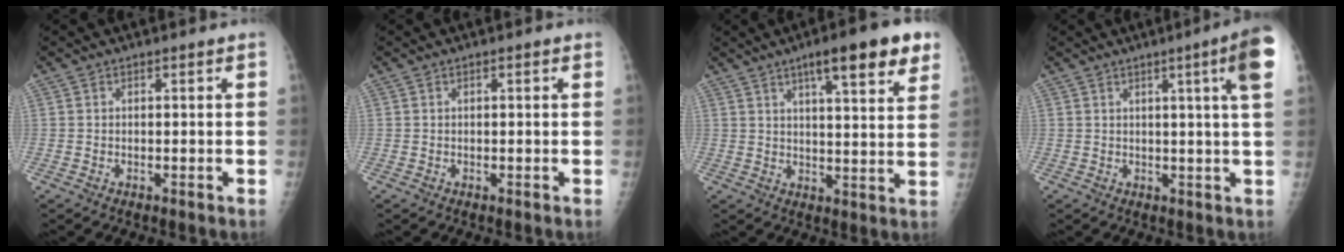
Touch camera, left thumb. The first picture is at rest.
{"total": 0.0}
{"total": 13.7, "force": [8.0, 2.9, 10.7], "torque": [-0.128, -0.027, 0.111]}
{"total": 8.2, "force": [3.2, -0.5, 7.5], "torque": [-0.095, -0.009, 0.036]}